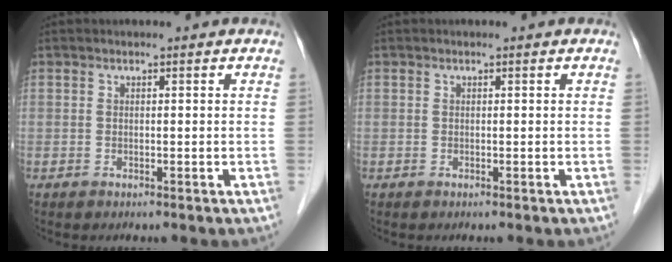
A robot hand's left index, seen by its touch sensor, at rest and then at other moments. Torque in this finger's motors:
{"motor_torque": [0.01, 0.01, 0.00, 0.00]}